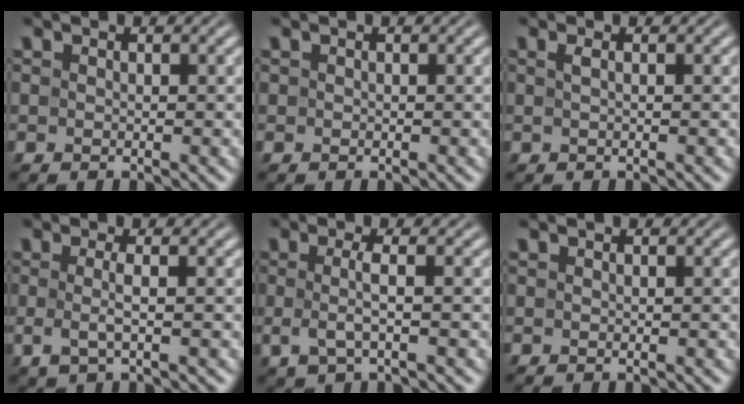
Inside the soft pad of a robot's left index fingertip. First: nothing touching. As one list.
[{"total": 0.0}, {"total": 0.8, "force": [0.2, 0.3, 0.7], "torque": [-0.013, 0.004, 0.001]}, {"total": 2.1, "force": [-0.1, 0.5, 2.0], "torque": [-0.043, -0.005, -0.004]}, {"total": 2.4, "force": [-0.2, 0.6, 2.3], "torque": [-0.053, -0.006, -0.003]}, {"total": 0.0}]